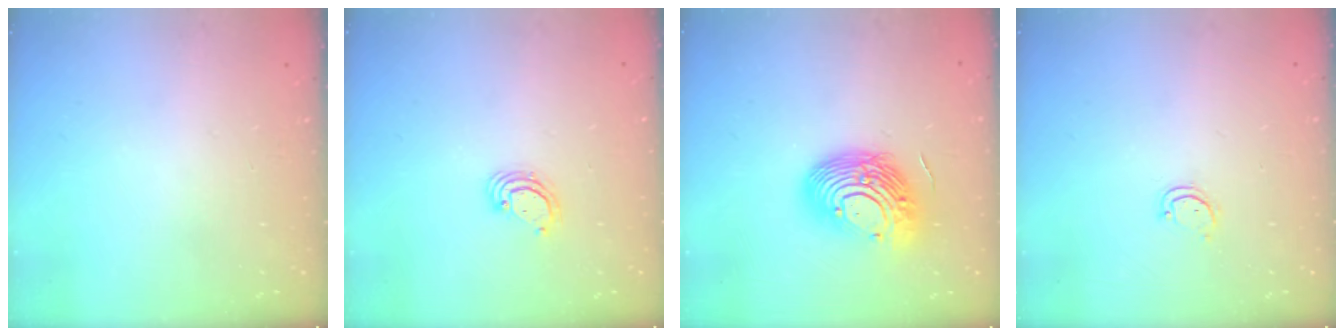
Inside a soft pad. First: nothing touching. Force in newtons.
{"total": 3.5, "press": 3.5, "slide": 0.1}
{"total": 15.1, "press": 14.8, "slide": 2.7}
{"total": 2.7, "press": 2.6, "slide": 0.3}